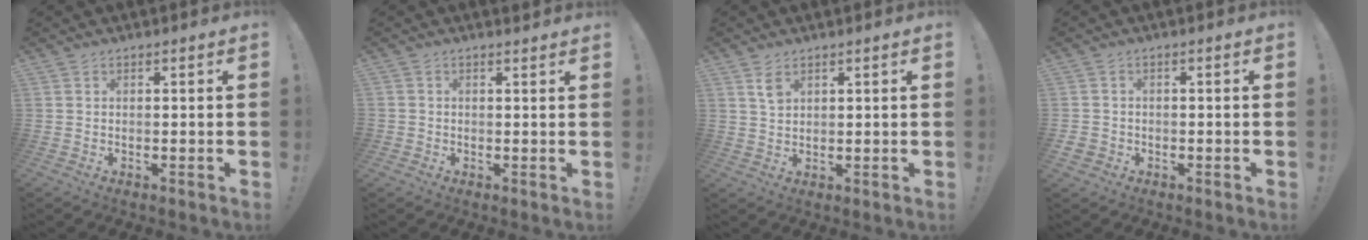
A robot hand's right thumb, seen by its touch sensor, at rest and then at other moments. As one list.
[{"total": 1.3, "force": [0.8, 1.0, 0.3], "torque": [0.003, -0.003, 0.014]}, {"total": 3.5, "force": [2.0, 1.8, 2.2], "torque": [-0.024, -0.012, 0.033]}, {"total": 2.1, "force": [-0.7, 1.8, 0.7], "torque": [-0.010, 0.001, -0.011]}]